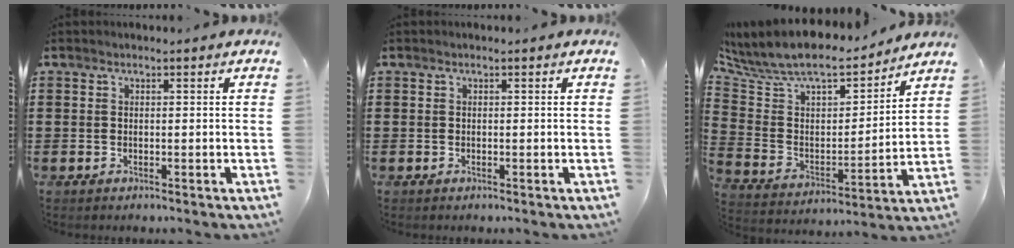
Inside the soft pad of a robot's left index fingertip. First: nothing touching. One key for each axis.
{"total": 0.0}
{"total": 9.1, "fx": 7.8, "fy": 2.7, "fz": 3.8, "tx": -0.110, "ty": -0.060, "tz": 0.133}